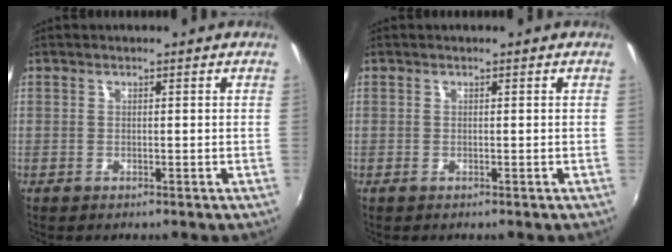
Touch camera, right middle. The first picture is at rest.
{"total": 0.0}